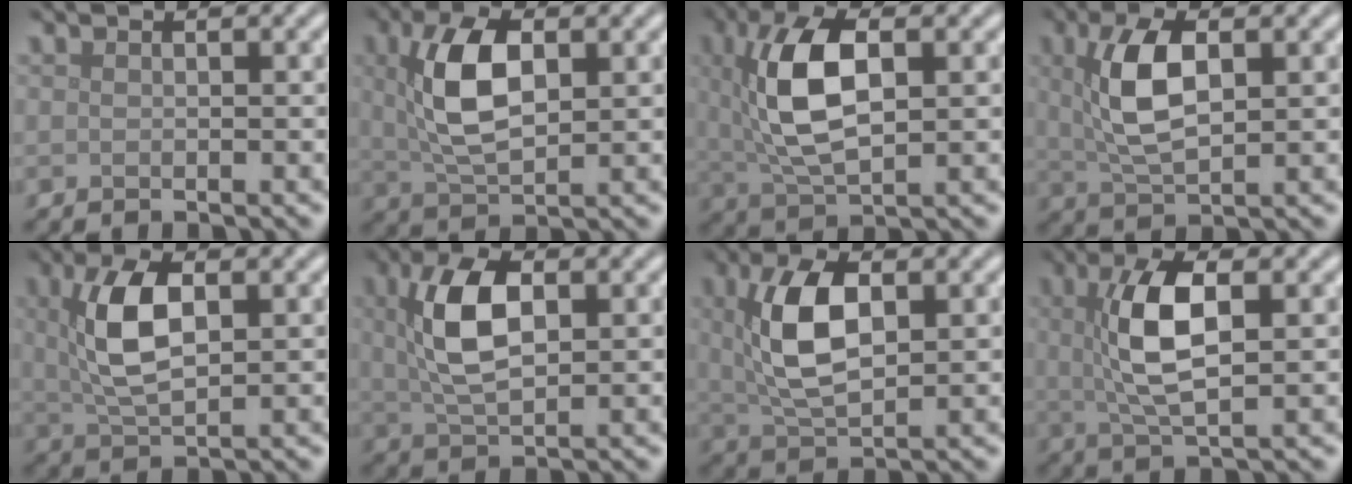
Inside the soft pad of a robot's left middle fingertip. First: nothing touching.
{"total": 6.4, "force": [1.4, 3.1, 5.5], "torque": [-0.114, 0.007, 0.028]}
{"total": 7.9, "force": [1.5, 3.6, 6.9], "torque": [-0.142, 0.009, 0.026]}
{"total": 5.7, "force": [1.3, 2.5, 5.0], "torque": [-0.105, 0.006, 0.025]}
{"total": 5.9, "force": [1.3, 2.6, 5.1], "torque": [-0.107, 0.007, 0.025]}
{"total": 6.4, "force": [1.4, 3.1, 5.4], "torque": [-0.110, 0.009, 0.026]}
{"total": 6.7, "force": [1.4, 3.2, 5.7], "torque": [-0.118, 0.007, 0.029]}
{"total": 6.2, "force": [1.1, 2.1, 5.7], "torque": [-0.117, 0.008, 0.020]}